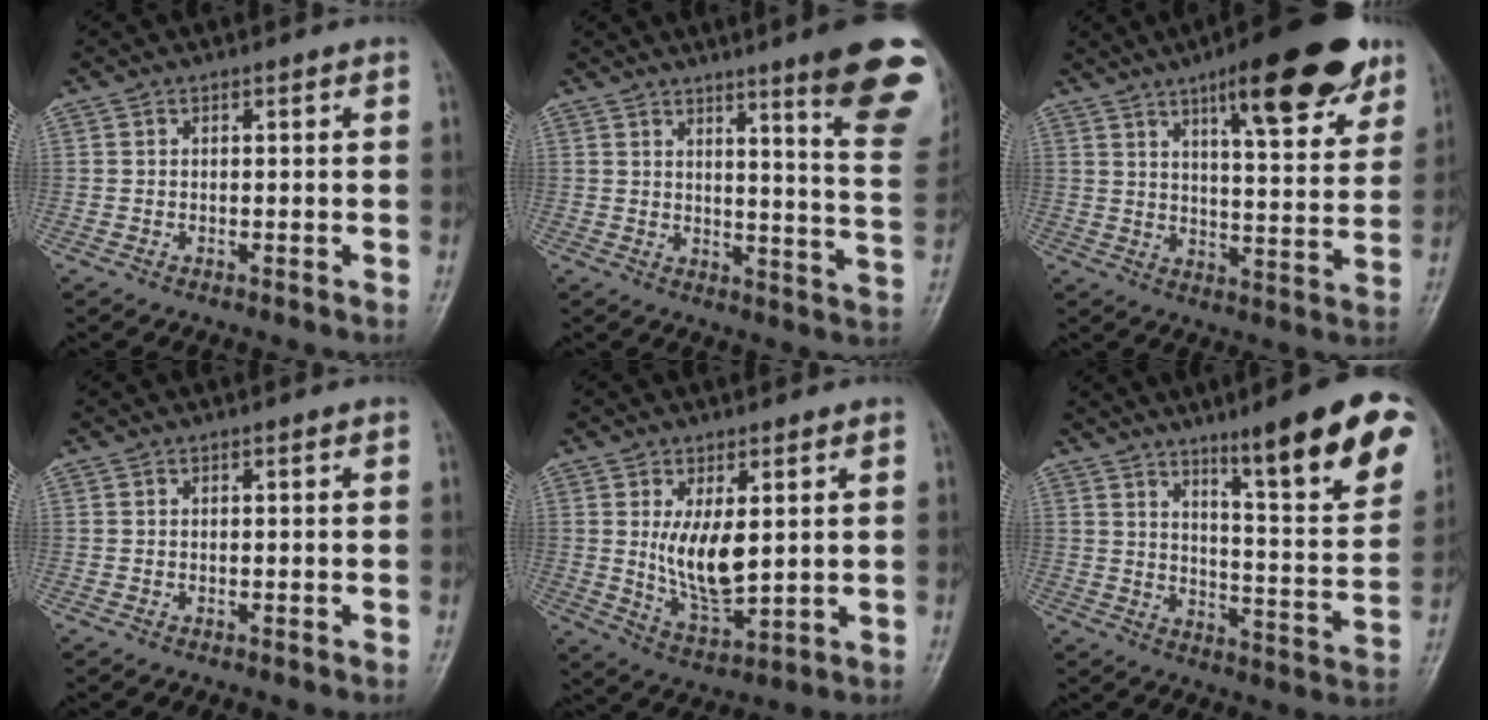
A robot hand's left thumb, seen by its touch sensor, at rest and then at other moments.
{"total": 17.8, "force": [10.8, 1.8, 14.1], "torque": [-0.148, -0.064, 0.127]}
{"total": 19.1, "force": [11.3, 5.4, 14.4], "torque": [-0.167, -0.042, 0.164]}
{"total": 0.0}
{"total": 9.2, "force": [1.6, 4.2, 8.0], "torque": [-0.129, -0.029, 0.045]}
{"total": 19.7, "force": [11.7, 3.3, 15.5], "torque": [-0.172, -0.058, 0.168]}